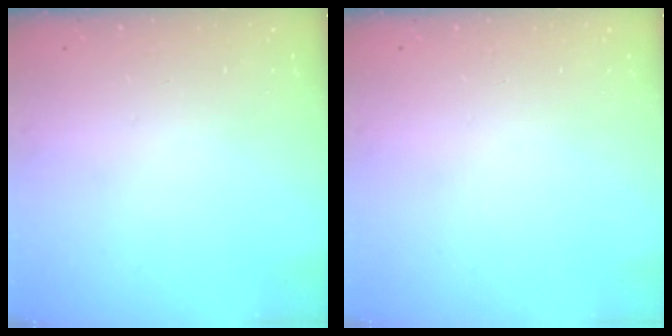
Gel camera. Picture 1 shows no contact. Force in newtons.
{"total": 0.0}